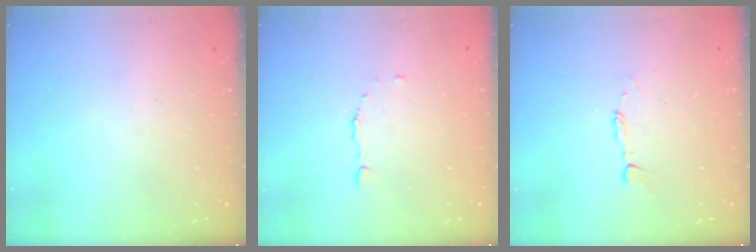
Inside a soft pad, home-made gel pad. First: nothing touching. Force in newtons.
{"total": 3.0, "press": 2.9, "slide": 0.7}
{"total": 2.9, "press": 2.9, "slide": 0.2}